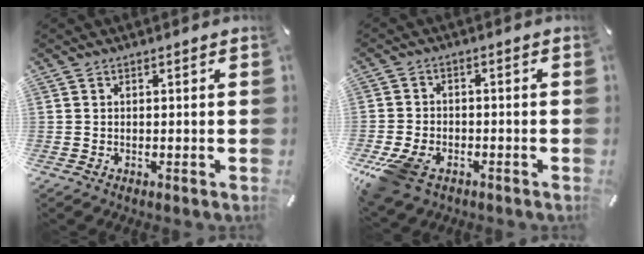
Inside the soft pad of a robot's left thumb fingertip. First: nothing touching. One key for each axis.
{"total": 9.6, "fx": -5.2, "fy": 6.0, "fz": 5.4, "tx": -0.123, "ty": 0.018, "tz": -0.097}